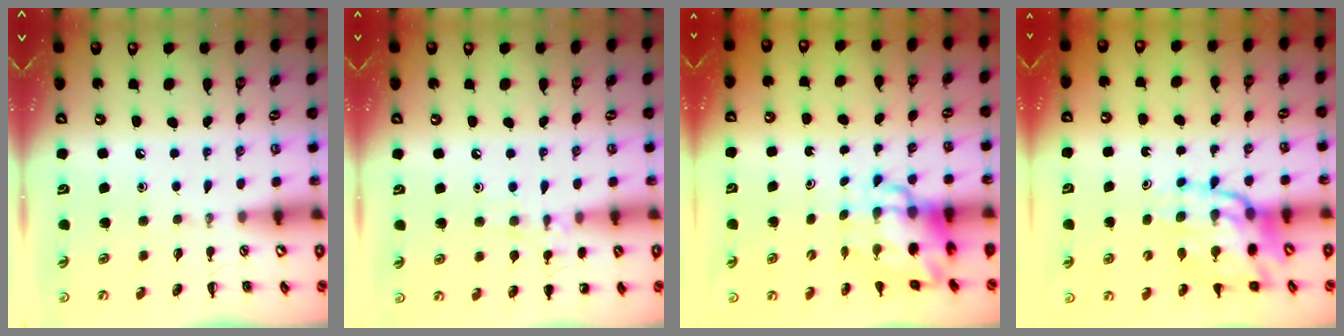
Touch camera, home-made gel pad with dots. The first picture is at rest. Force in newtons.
{"total": 8.6, "press": 8.3, "slide": 2.1}
{"total": 8.6, "press": 8.2, "slide": 2.3}
{"total": 15.5, "press": 14.9, "slide": 4.3}